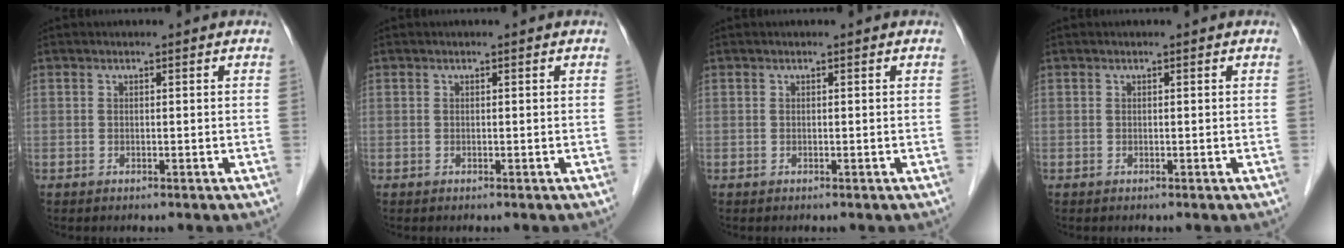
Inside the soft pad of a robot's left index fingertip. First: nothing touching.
{"total": 0.0}
{"total": 0.0}
{"total": 0.0}